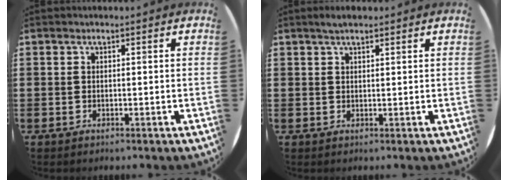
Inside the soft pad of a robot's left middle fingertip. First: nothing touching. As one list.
[{"total": 1.7, "force": [1.4, 0.4, 0.9], "torque": [-0.018, 0.005, 0.025]}]